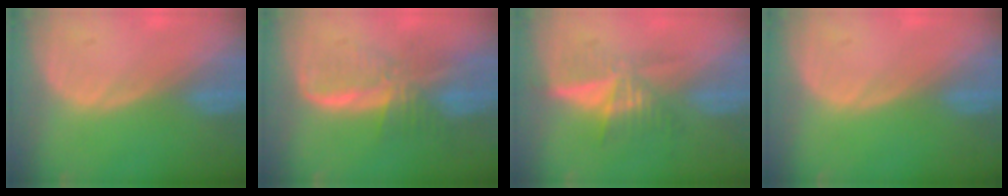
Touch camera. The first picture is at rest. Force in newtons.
{"total": 7.6, "press": 6.7, "slide": 3.7}
{"total": 6.2, "press": 5.4, "slide": 3.0}
{"total": 0.0}